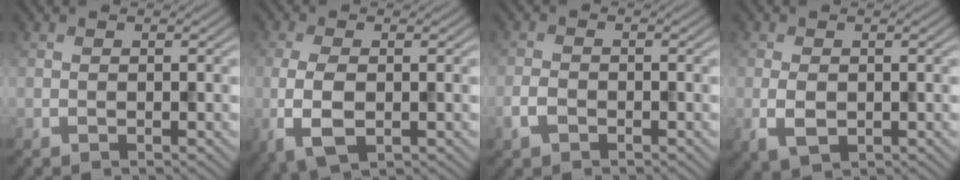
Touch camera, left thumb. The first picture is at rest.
{"total": 5.4, "force": [-1.0, 2.6, 4.7], "torque": [-0.119, -0.007, -0.018]}
{"total": 2.3, "force": [-1.3, 1.4, 1.3], "torque": [-0.030, -0.003, -0.032]}
{"total": 3.0, "force": [-0.5, 1.9, 2.3], "torque": [-0.059, -0.009, -0.007]}